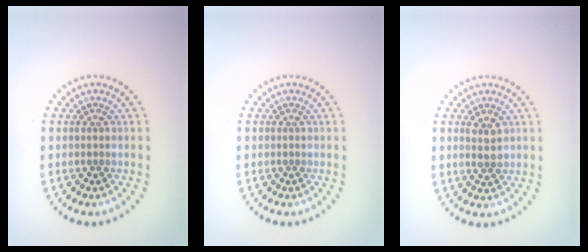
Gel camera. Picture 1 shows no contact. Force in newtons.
{"total": 0.0}
{"total": 1.8, "press": 1.8, "slide": 0.1}